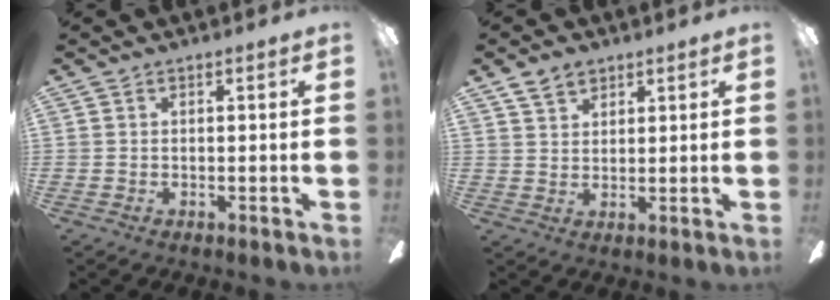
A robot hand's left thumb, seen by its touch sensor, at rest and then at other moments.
{"total": 5.2, "force": [3.8, 3.1, 1.7], "torque": [-0.029, -0.007, 0.070]}